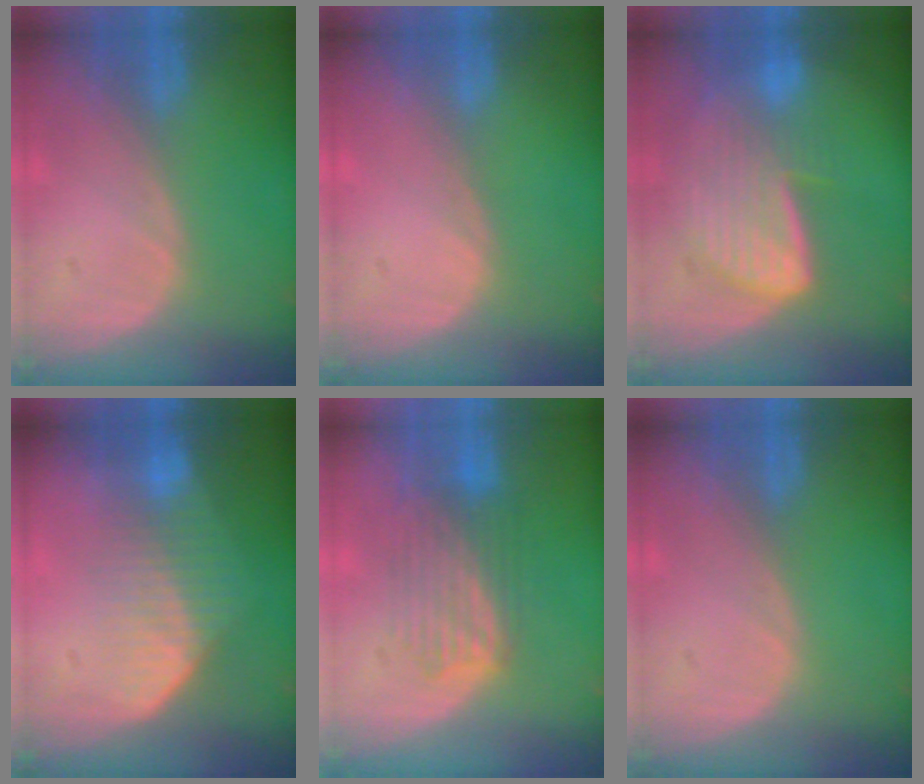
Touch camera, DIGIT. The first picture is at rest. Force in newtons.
{"total": 0.0}
{"total": 7.8, "press": 7.3, "slide": 2.9}
{"total": 7.5, "press": 6.4, "slide": 3.9}
{"total": 6.1, "press": 6.1, "slide": 0.6}
{"total": 0.0}